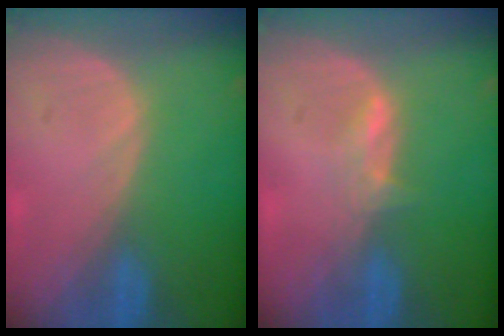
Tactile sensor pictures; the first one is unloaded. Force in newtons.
{"total": 2.1, "press": 2.0, "slide": 0.4}